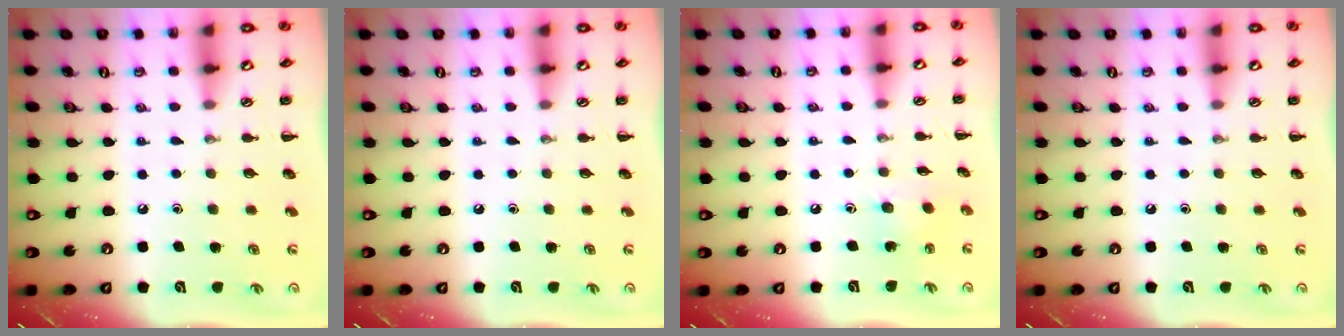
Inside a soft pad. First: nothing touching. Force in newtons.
{"total": 0.0}
{"total": 5.4, "press": 5.2, "slide": 1.4}
{"total": 0.0}